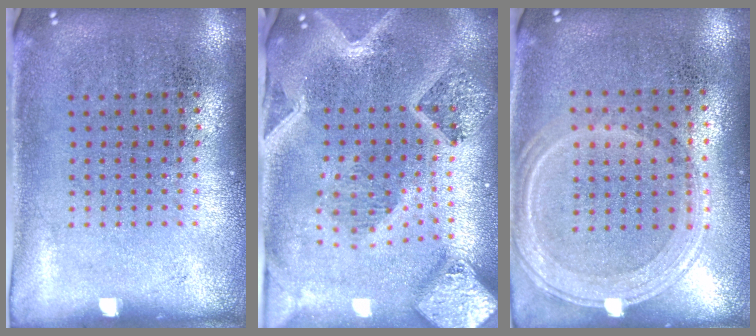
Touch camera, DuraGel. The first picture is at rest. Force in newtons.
{"total": 3.8, "press": 3.0, "slide": 2.3}
{"total": 1.2, "press": 1.1, "slide": 0.5}